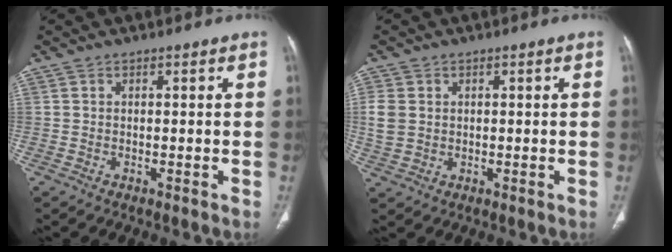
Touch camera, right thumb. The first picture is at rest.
{"total": 4.6, "force": [0.6, 3.8, 2.6], "torque": [-0.056, 0.002, 0.017]}